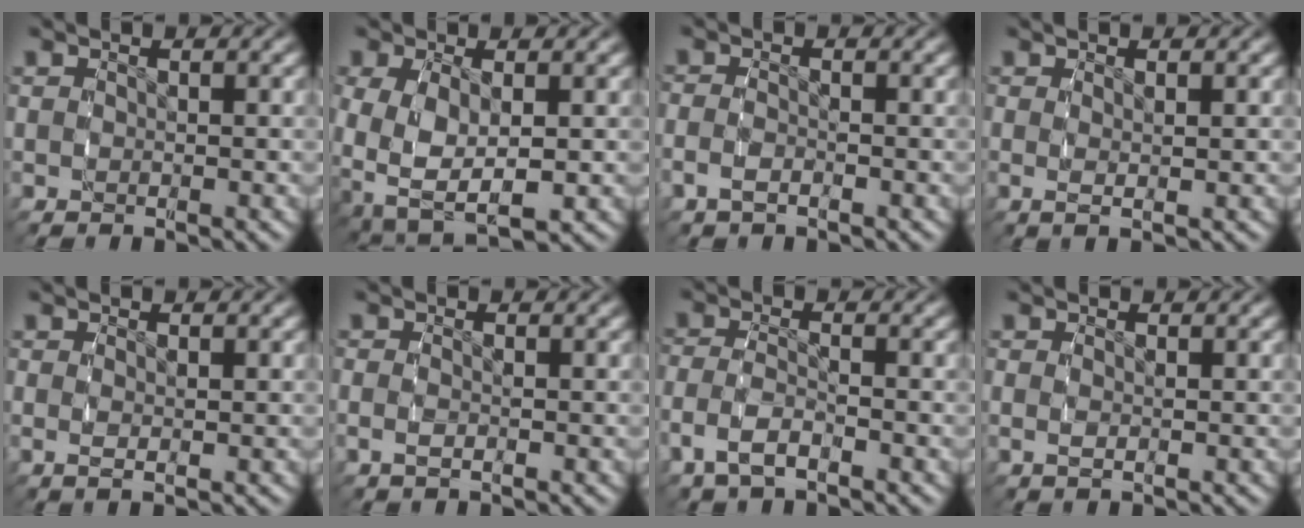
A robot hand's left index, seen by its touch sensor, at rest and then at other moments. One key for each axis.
{"total": 8.6, "fx": -2.6, "fy": 6.2, "fz": 5.4, "tx": -0.133, "ty": -0.053, "tz": -0.019}
{"total": 1.9, "fx": -1.1, "fy": 0.9, "fz": 1.2, "tx": -0.032, "ty": -0.008, "tz": -0.015}
{"total": 1.6, "fx": -0.1, "fy": -1.4, "fz": 0.9, "tx": -0.012, "ty": -0.019, "tz": 0.014}
{"total": 1.1, "fx": -0.2, "fy": 0.2, "fz": 1.1, "tx": -0.026, "ty": -0.009, "tz": 0.004}
{"total": 1.3, "fx": -0.7, "fy": 0.5, "fz": 1.1, "tx": -0.027, "ty": -0.009, "tz": -0.007}
{"total": 3.3, "fx": -1.8, "fy": 1.7, "fz": 2.1, "tx": -0.055, "ty": -0.017, "tz": -0.023}
{"total": 1.0, "fx": -0.3, "fy": 0.4, "fz": 0.9, "tx": -0.022, "ty": -0.010, "tz": 0.002}